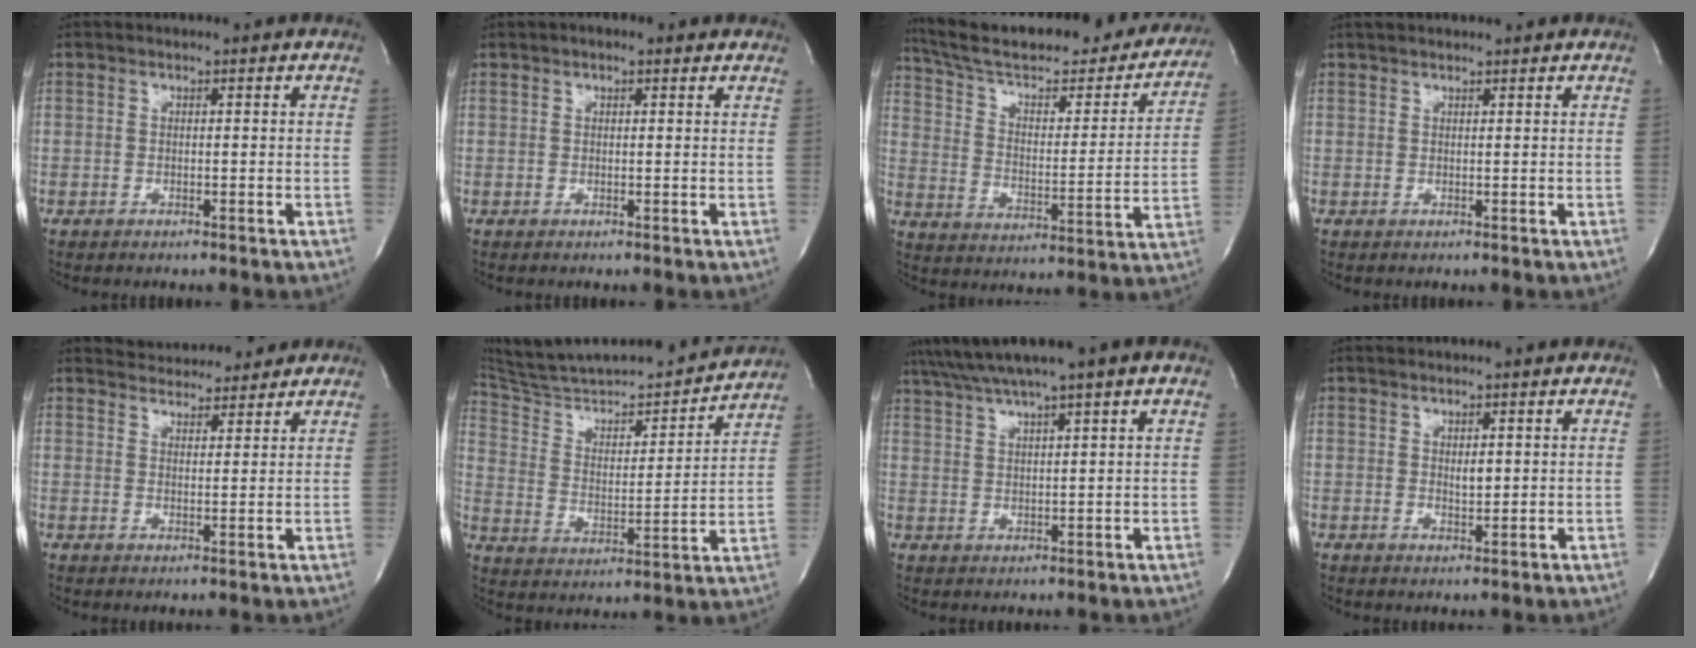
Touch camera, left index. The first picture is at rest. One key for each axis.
{"total": 2.2, "fx": 1.5, "fy": 0.9, "fz": 1.4, "tx": -0.020, "ty": 0.017, "tz": 0.016}
{"total": 30.0, "fx": 26.2, "fy": 6.7, "fz": 12.8, "tx": -0.203, "ty": -0.034, "tz": 0.351}
{"total": 3.8, "fx": 3.5, "fy": 0.4, "fz": 1.6, "tx": -0.021, "ty": 0.030, "tz": 0.052}
{"total": 7.4, "fx": 7.0, "fy": 1.9, "fz": 1.3, "tx": -0.018, "ty": 0.015, "tz": 0.096}
{"total": 24.2, "fx": 22.3, "fy": 2.9, "fz": 9.0, "tx": -0.150, "ty": -0.011, "tz": 0.337}
{"total": 8.9, "fx": 6.7, "fy": -0.9, "fz": 5.8, "tx": -0.102, "ty": 0.035, "tz": 0.106}
{"total": 1.7, "fx": 0.6, "fy": 0.6, "fz": 1.4, "tx": -0.025, "ty": -0.003, "tz": 0.013}